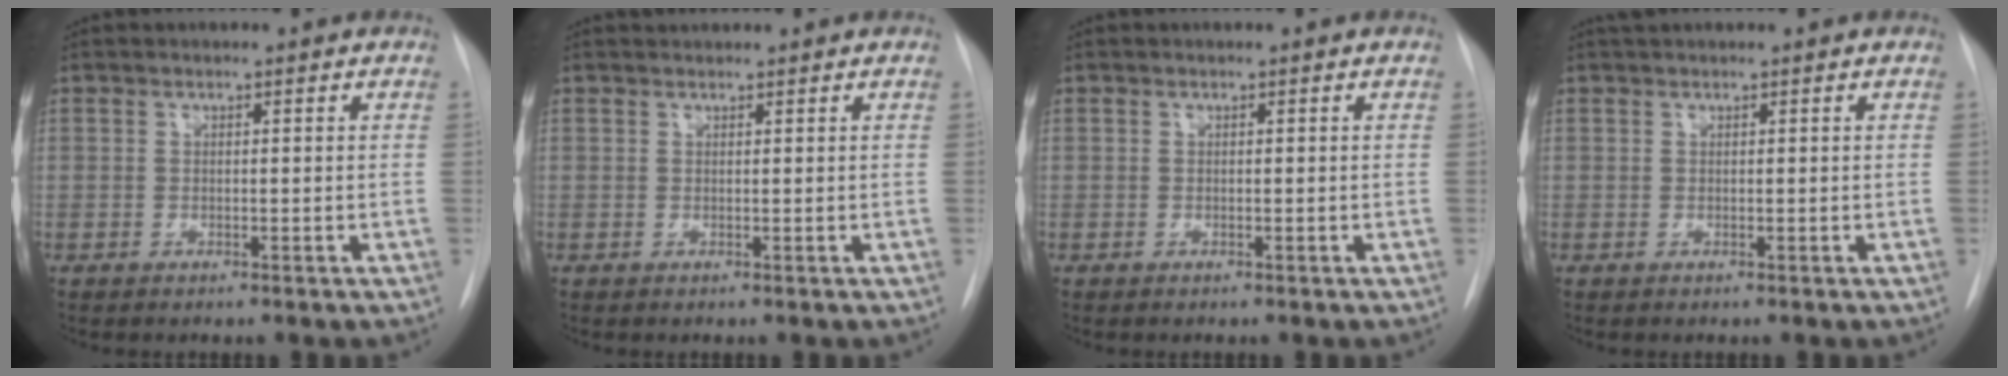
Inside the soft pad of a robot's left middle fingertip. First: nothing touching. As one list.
[{"total": 1.4, "force": [1.4, 0.0, 0.3], "torque": [-0.010, 0.019, 0.027]}, {"total": 0.0}, {"total": 1.2, "force": [1.1, 0.2, 0.4], "torque": [-0.014, 0.020, 0.023]}]